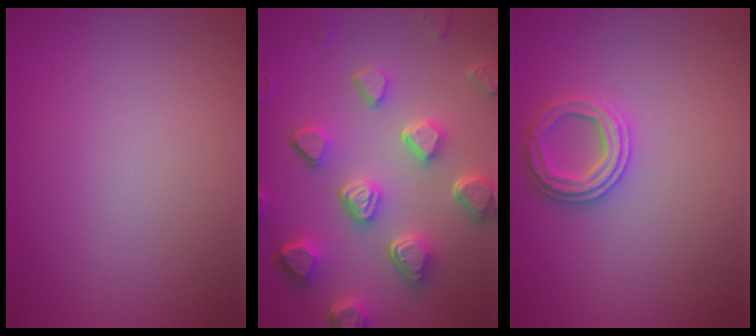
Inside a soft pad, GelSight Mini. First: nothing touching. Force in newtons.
{"total": 7.4, "press": 5.6, "slide": 4.8}
{"total": 2.7, "press": 2.7, "slide": 0.5}